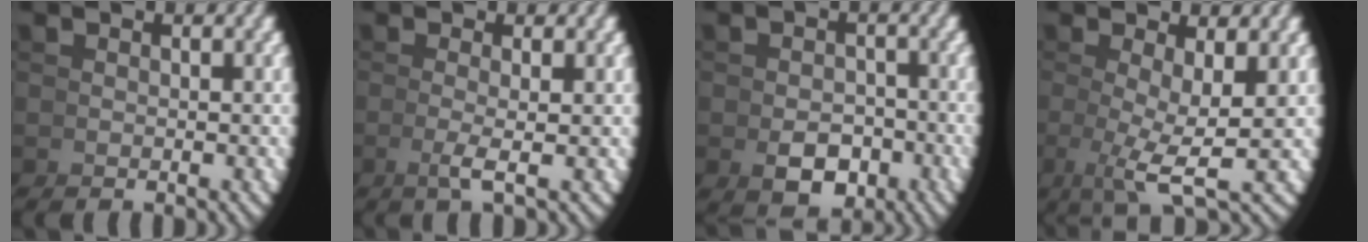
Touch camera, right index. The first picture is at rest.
{"total": 1.7, "force": [-0.1, -0.6, 1.6], "torque": [-0.038, -0.007, 0.001]}
{"total": 3.2, "force": [-1.7, 2.0, 1.9], "torque": [-0.018, -0.013, -0.020]}
{"total": 4.8, "force": [0.2, 1.6, 4.6], "torque": [-0.087, -0.021, 0.011]}